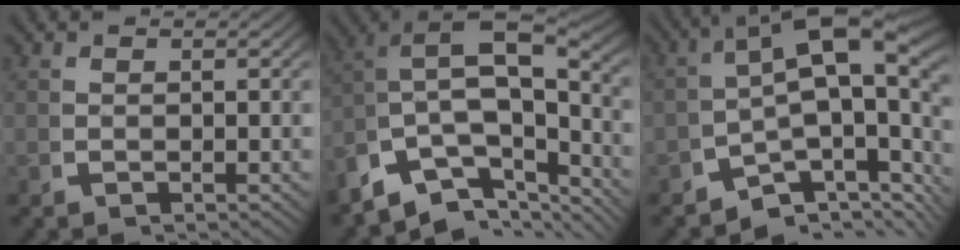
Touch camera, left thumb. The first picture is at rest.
{"total": 14.7, "force": [-2.4, 10.6, 10.0], "torque": [-0.212, -0.046, -0.025]}
{"total": 11.5, "force": [-1.4, 6.8, 9.1], "torque": [-0.156, -0.029, -0.020]}